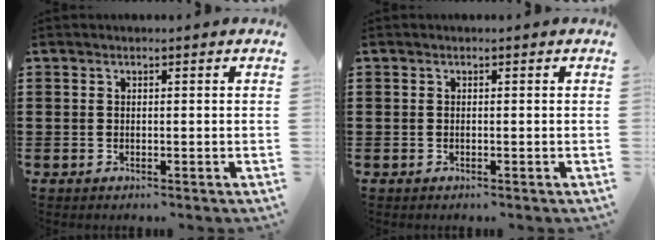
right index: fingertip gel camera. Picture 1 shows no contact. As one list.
[{"total": 0.0}]